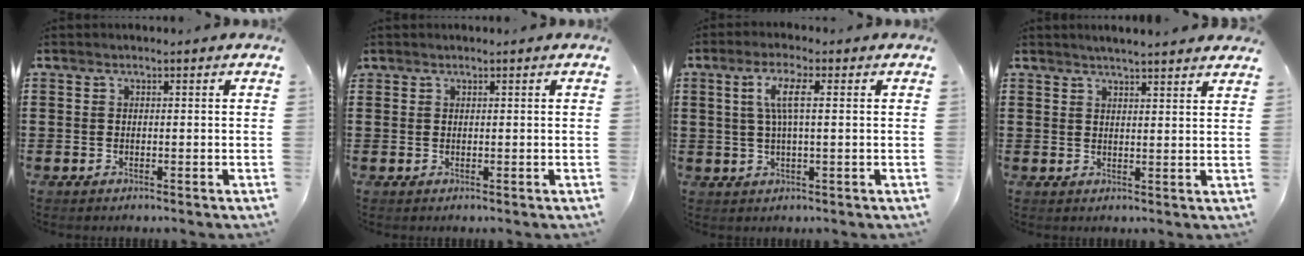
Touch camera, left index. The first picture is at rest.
{"total": 0.5, "force": [0.4, 0.3, 0.0], "torque": [-0.003, 0.002, 0.008]}
{"total": 4.9, "force": [1.0, 0.9, 4.7], "torque": [-0.100, 0.002, 0.012]}
{"total": 2.5, "force": [2.5, -0.5, 0.4], "torque": [-0.016, -0.005, 0.045]}